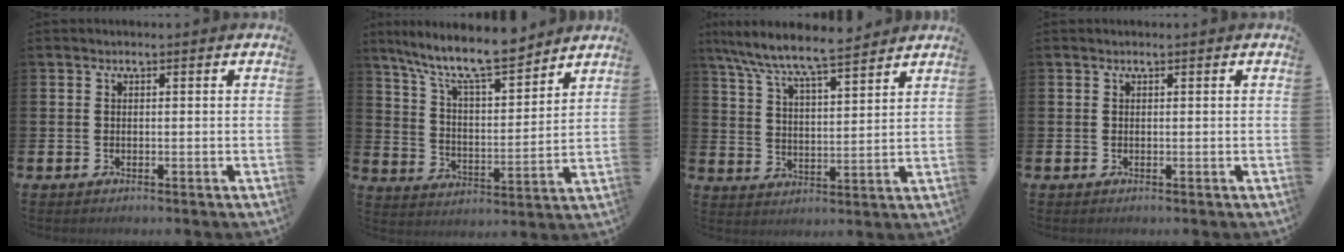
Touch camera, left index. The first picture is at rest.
{"total": 11.0, "force": [9.7, 1.9, 4.7], "torque": [-0.115, -0.060, 0.168]}
{"total": 8.2, "force": [7.6, 0.7, 2.9], "torque": [-0.090, -0.046, 0.134]}
{"total": 0.0}